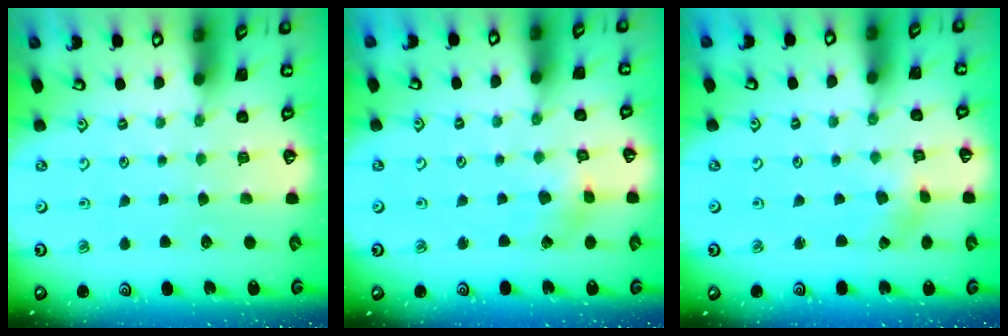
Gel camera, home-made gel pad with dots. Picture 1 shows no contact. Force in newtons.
{"total": 2.0, "press": 2.0, "slide": 0.3}
{"total": 1.1, "press": 1.1, "slide": 0.2}